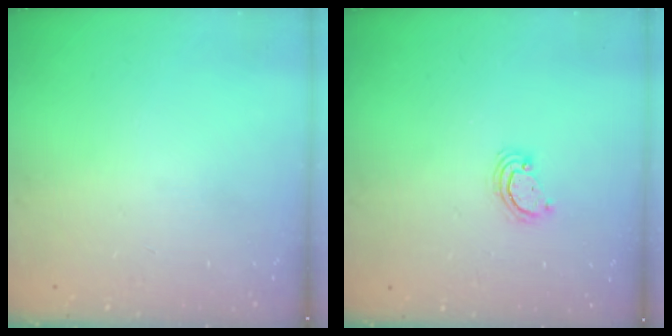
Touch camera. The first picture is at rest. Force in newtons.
{"total": 2.6, "press": 2.6, "slide": 0.3}